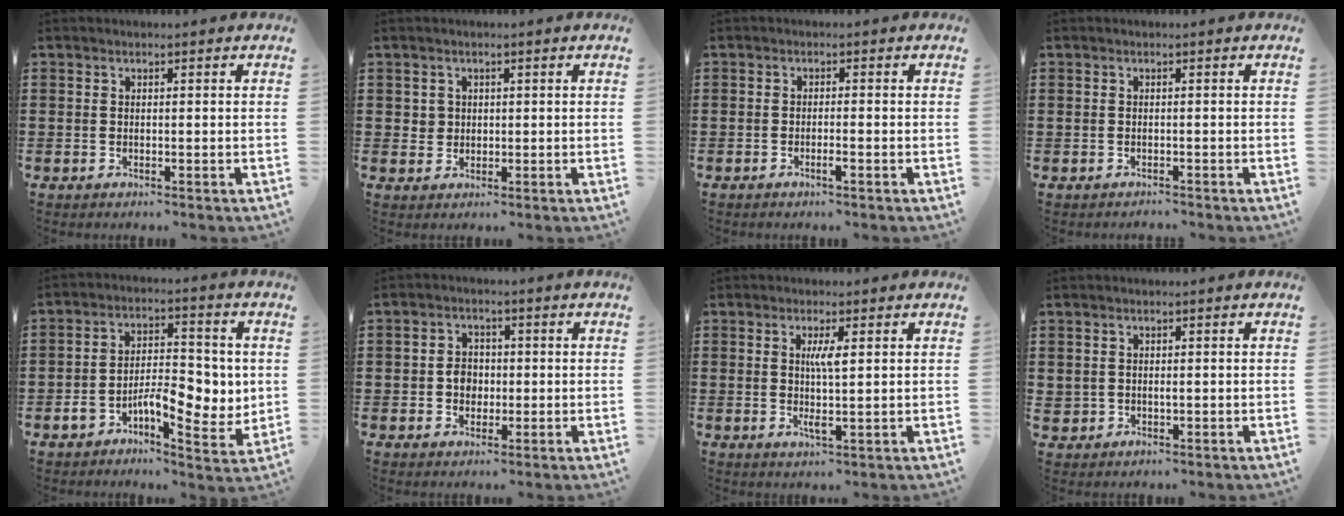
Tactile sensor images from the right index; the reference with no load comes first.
{"total": 1.8, "force": [0.5, 1.7, 0.2], "torque": [-0.011, 0.009, 0.009]}
{"total": 1.3, "force": [-0.9, 0.1, 1.0], "torque": [-0.019, -0.004, -0.015]}
{"total": 0.9, "force": [-0.8, 0.3, -0.2], "torque": [0.001, 0.005, -0.019]}
{"total": 9.0, "force": [-2.3, 5.0, 7.1], "torque": [-0.105, 0.009, -0.044]}
{"total": 3.2, "force": [-0.3, 2.7, 1.8], "torque": [-0.041, 0.008, -0.009]}
{"total": 3.6, "force": [0.7, 0.3, 3.5], "torque": [-0.068, -0.002, 0.009]}
{"total": 0.9, "force": [0.1, 0.8, 0.5], "torque": [-0.013, 0.002, 0.003]}